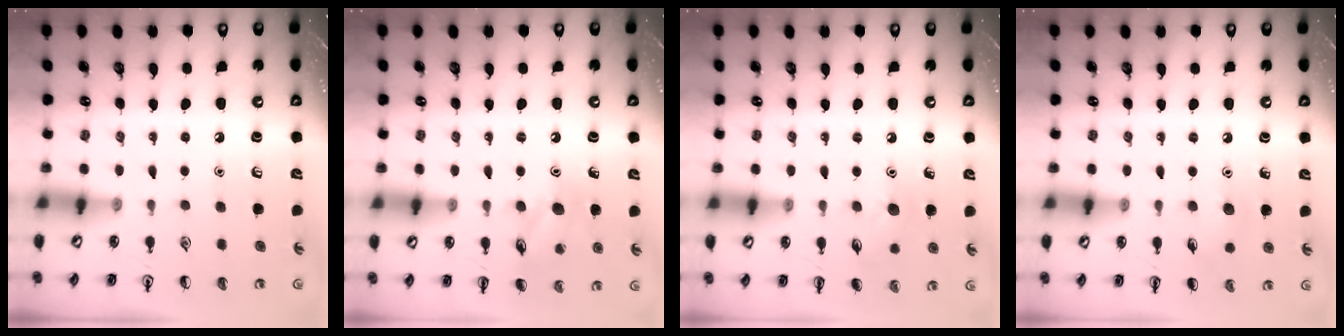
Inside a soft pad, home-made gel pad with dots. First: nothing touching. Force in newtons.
{"total": 10.1, "press": 10.0, "slide": 0.9}
{"total": 7.2, "press": 7.0, "slide": 1.7}
{"total": 5.8, "press": 5.6, "slide": 1.4}